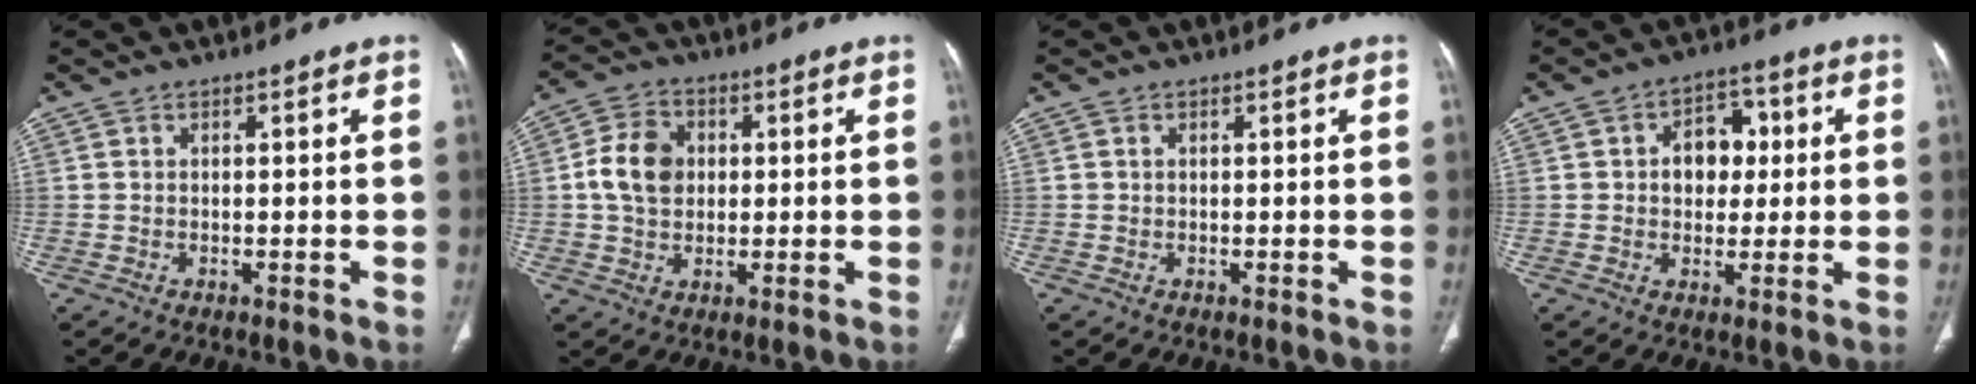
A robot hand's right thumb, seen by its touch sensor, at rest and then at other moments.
{"total": 8.6, "force": [0.8, 6.6, 5.4], "torque": [-0.085, 0.008, 0.010]}
{"total": 0.0}
{"total": 8.1, "force": [1.1, 6.0, 5.2], "torque": [-0.035, 0.012, 0.012]}